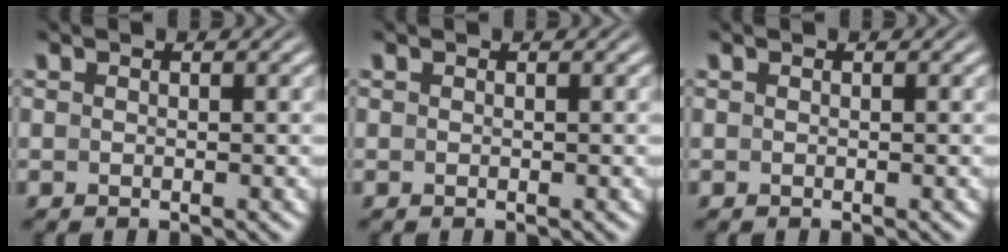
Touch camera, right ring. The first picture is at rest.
{"total": 0.0}
{"total": 0.0}